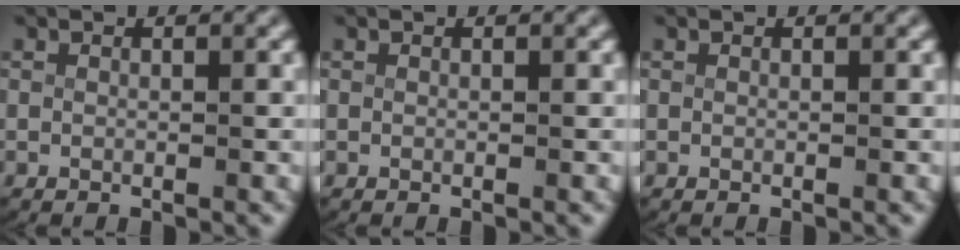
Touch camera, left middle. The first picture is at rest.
{"total": 0.0}
{"total": 0.0}